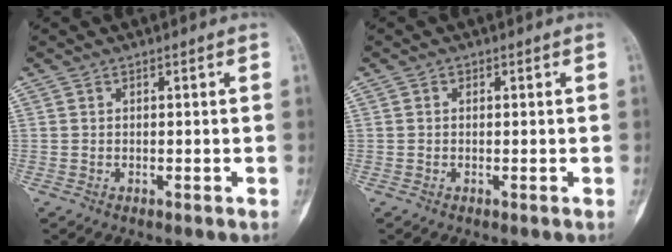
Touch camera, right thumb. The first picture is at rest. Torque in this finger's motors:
{"motor_torque": [-0.57, -0.32, 0.03, 0.16, -0.11]}